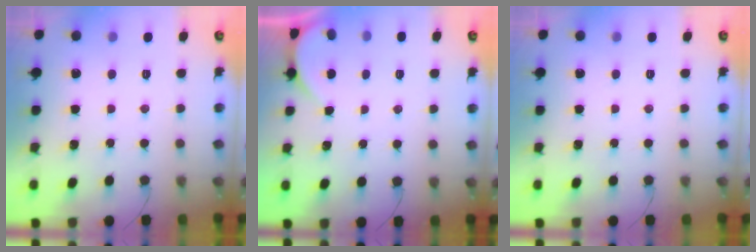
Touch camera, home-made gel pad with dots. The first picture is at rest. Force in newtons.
{"total": 0.7, "press": 0.7, "slide": 0.1}
{"total": 0.0}